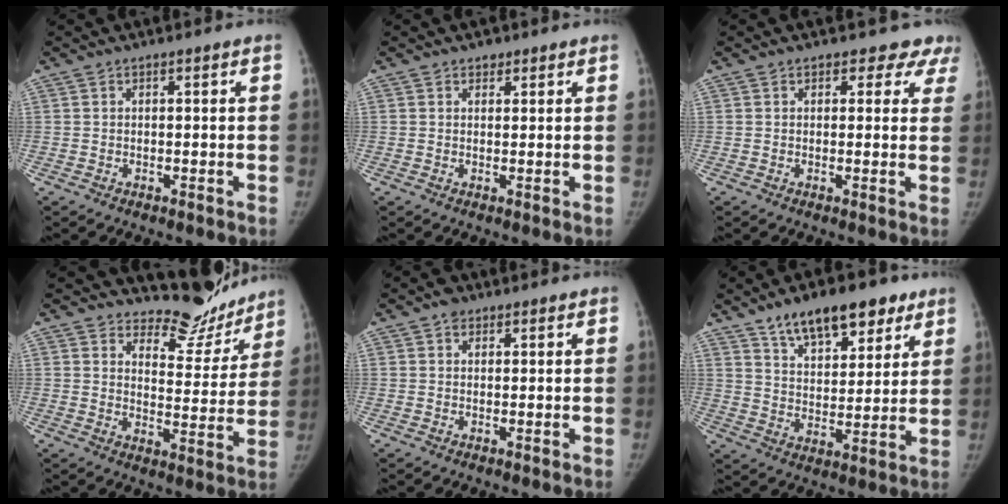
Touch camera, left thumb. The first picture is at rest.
{"total": 1.5, "force": [1.0, 1.0, 0.3], "torque": [0.010, -0.006, 0.011]}
{"total": 5.2, "force": [4.4, 2.9, 0.1], "torque": [0.049, -0.016, 0.025]}
{"total": 12.1, "force": [11.2, 4.4, 1.4], "torque": [0.030, -0.104, 0.143]}
{"total": 2.3, "force": [1.4, 1.7, 0.7], "torque": [0.004, -0.005, 0.017]}
{"total": 15.7, "force": [10.1, 7.5, 9.3], "torque": [-0.093, -0.039, 0.162]}